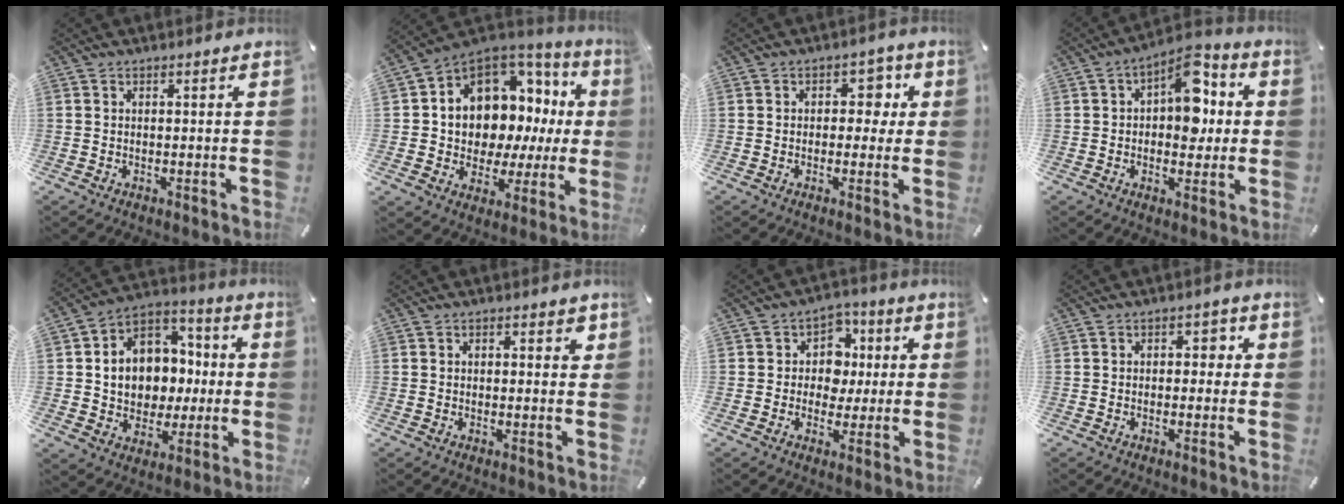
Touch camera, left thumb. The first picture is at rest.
{"total": 10.4, "force": [3.8, 8.8, 4.0], "torque": [-0.067, -0.066, 0.078]}
{"total": 5.2, "force": [0.4, 4.3, 2.9], "torque": [-0.024, 0.000, -0.003]}
{"total": 12.1, "force": [2.3, 7.4, 9.3], "torque": [-0.118, -0.008, 0.040]}
{"total": 12.5, "force": [-0.3, 11.4, 5.0], "torque": [-0.100, -0.010, 0.003]}
{"total": 1.8, "force": [0.4, 1.2, 1.2], "torque": [-0.009, 0.001, 0.002]}
{"total": 8.9, "force": [0.5, 8.3, 3.1], "torque": [-0.045, 0.002, 0.009]}
{"total": 2.6, "force": [-0.4, 2.1, 1.5], "torque": [-0.015, 0.006, -0.017]}